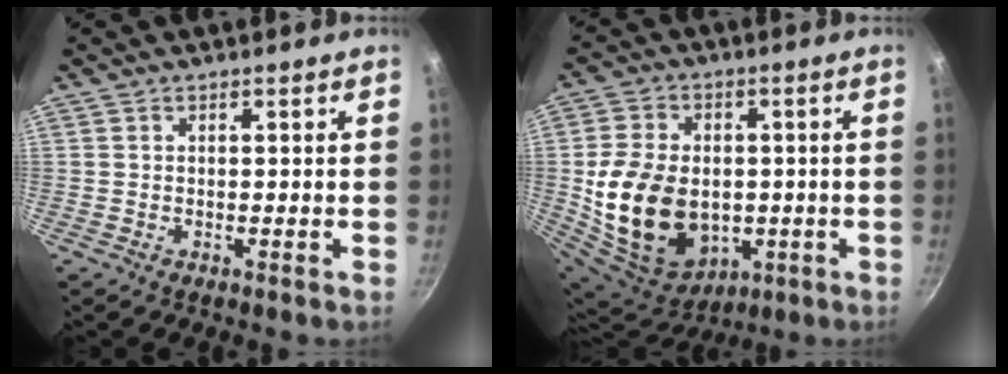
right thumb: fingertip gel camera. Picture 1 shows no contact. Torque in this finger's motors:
{"motor_torque": [-0.45, 1.63, 0.75, 0.68, 0.54]}